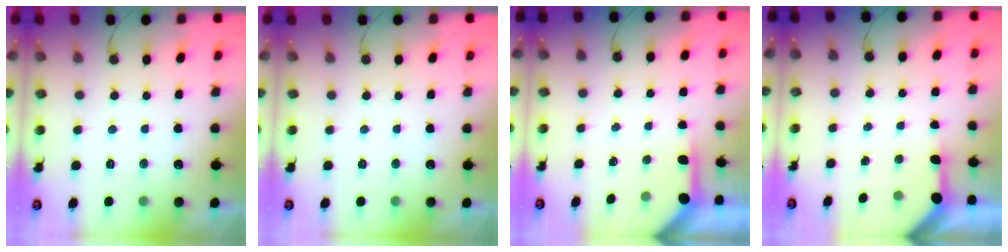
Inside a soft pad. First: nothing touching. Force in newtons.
{"total": 0.0}
{"total": 3.9, "press": 3.9, "slide": 0.3}
{"total": 3.3, "press": 3.3, "slide": 0.4}